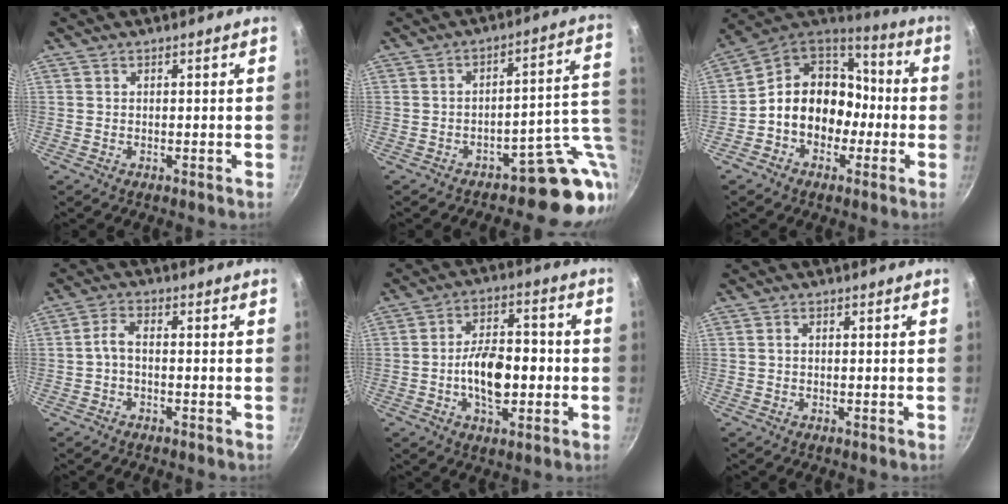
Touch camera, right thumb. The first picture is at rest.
{"total": 12.7, "force": [-4.7, 6.8, 9.7], "torque": [-0.041, 0.037, -0.064]}
{"total": 14.9, "force": [-2.6, 12.4, 7.9], "torque": [-0.074, 0.054, -0.056]}
{"total": 3.1, "force": [-1.0, 1.4, 2.5], "torque": [-0.056, 0.019, -0.027]}
{"total": 12.3, "force": [-2.0, 6.8, 10.1], "torque": [-0.143, 0.027, -0.037]}
{"total": 1.0, "force": [-0.1, 0.7, 0.7], "torque": [-0.012, 0.006, -0.001]}